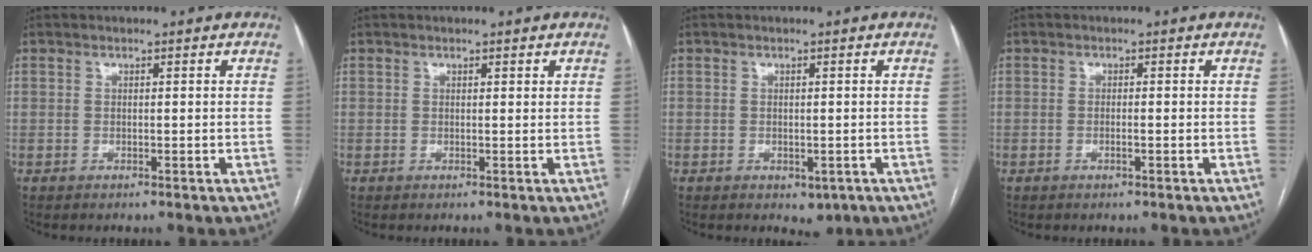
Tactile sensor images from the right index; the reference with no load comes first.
{"total": 0.5, "force": [0.4, 0.1, 0.3], "torque": [-0.006, 0.003, 0.007]}
{"total": 2.3, "force": [-0.9, 1.6, 1.4], "torque": [-0.011, -0.002, 0.001]}
{"total": 0.9, "force": [-0.3, 0.0, 0.8], "torque": [-0.018, 0.001, -0.002]}